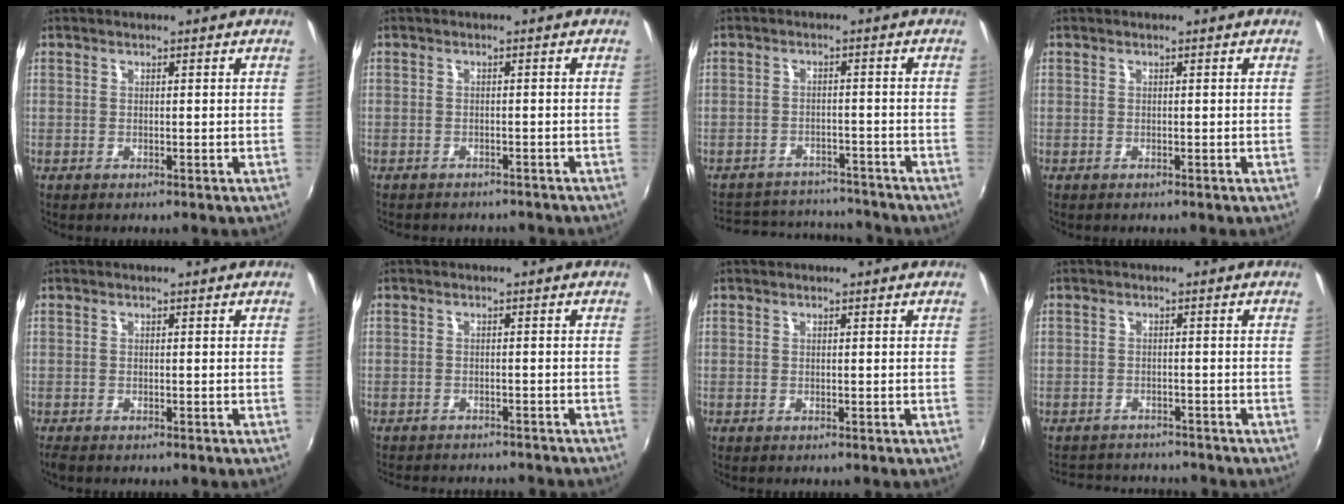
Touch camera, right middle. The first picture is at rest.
{"total": 5.1, "force": [-4.6, 1.6, 1.6], "torque": [-0.039, -0.015, -0.061]}
{"total": 12.8, "force": [-11.3, 5.0, 3.2], "torque": [-0.084, 0.031, -0.150]}
{"total": 0.0}
{"total": 1.4, "force": [-1.2, 0.4, 0.6], "torque": [-0.015, -0.008, -0.021]}
{"total": 9.3, "force": [-8.4, 2.1, 3.3], "torque": [-0.076, -0.016, -0.115]}
{"total": 0.0}
{"total": 7.6, "force": [-6.9, 2.7, 1.5], "torque": [-0.045, 0.011, -0.102]}